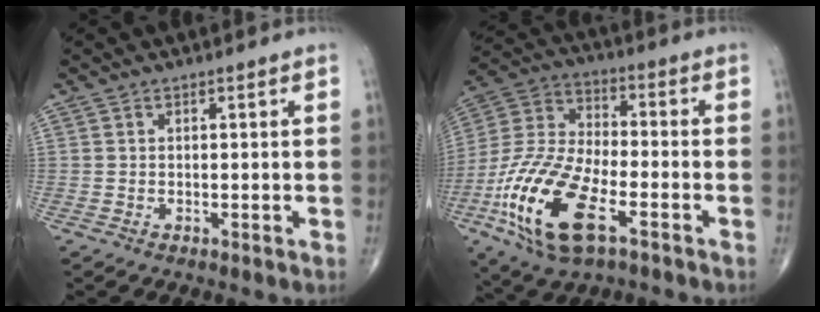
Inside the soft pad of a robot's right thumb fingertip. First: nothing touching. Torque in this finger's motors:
{"motor_torque": [0.21, 1.08, 1.89, -0.90, 0.57]}